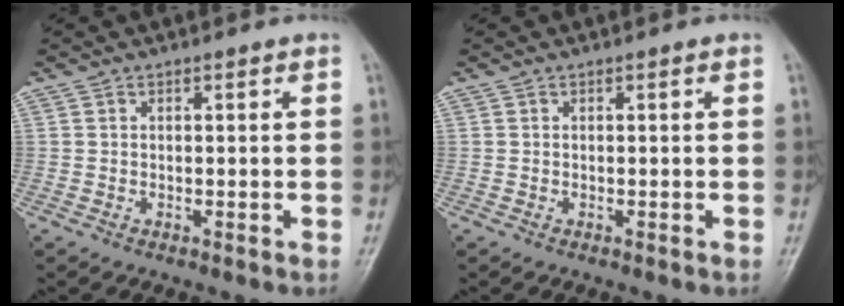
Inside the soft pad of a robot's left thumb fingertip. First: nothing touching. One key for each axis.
{"total": 0.0}